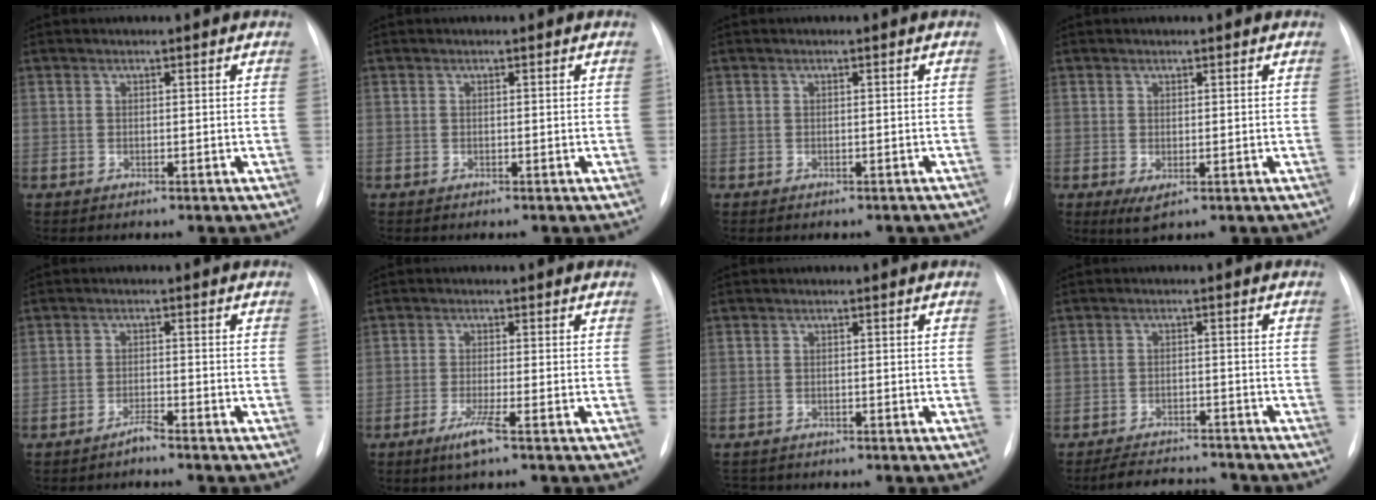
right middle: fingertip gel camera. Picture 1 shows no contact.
{"total": 0.0}
{"total": 4.6, "force": [-3.9, 1.8, 1.8], "torque": [-0.018, 0.005, -0.038]}
{"total": 2.1, "force": [-0.4, 0.8, 1.9], "torque": [-0.033, -0.008, 0.002]}
{"total": 1.6, "force": [-1.5, -0.3, 0.5], "torque": [-0.011, -0.001, -0.028]}
{"total": 3.1, "force": [-1.8, -0.5, 2.5], "torque": [-0.058, -0.012, -0.040]}
{"total": 2.2, "force": [-2.0, 0.8, 0.0], "torque": [-0.004, -0.006, -0.030]}
{"total": 7.2, "force": [-6.9, 0.9, 1.6], "torque": [-0.027, -0.001, -0.107]}